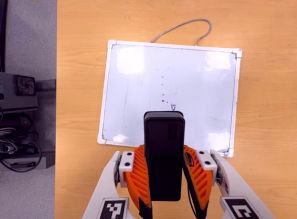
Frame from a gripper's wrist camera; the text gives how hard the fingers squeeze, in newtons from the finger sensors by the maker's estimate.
{"total": 7.1, "left": 5.8, "right": 8.3}